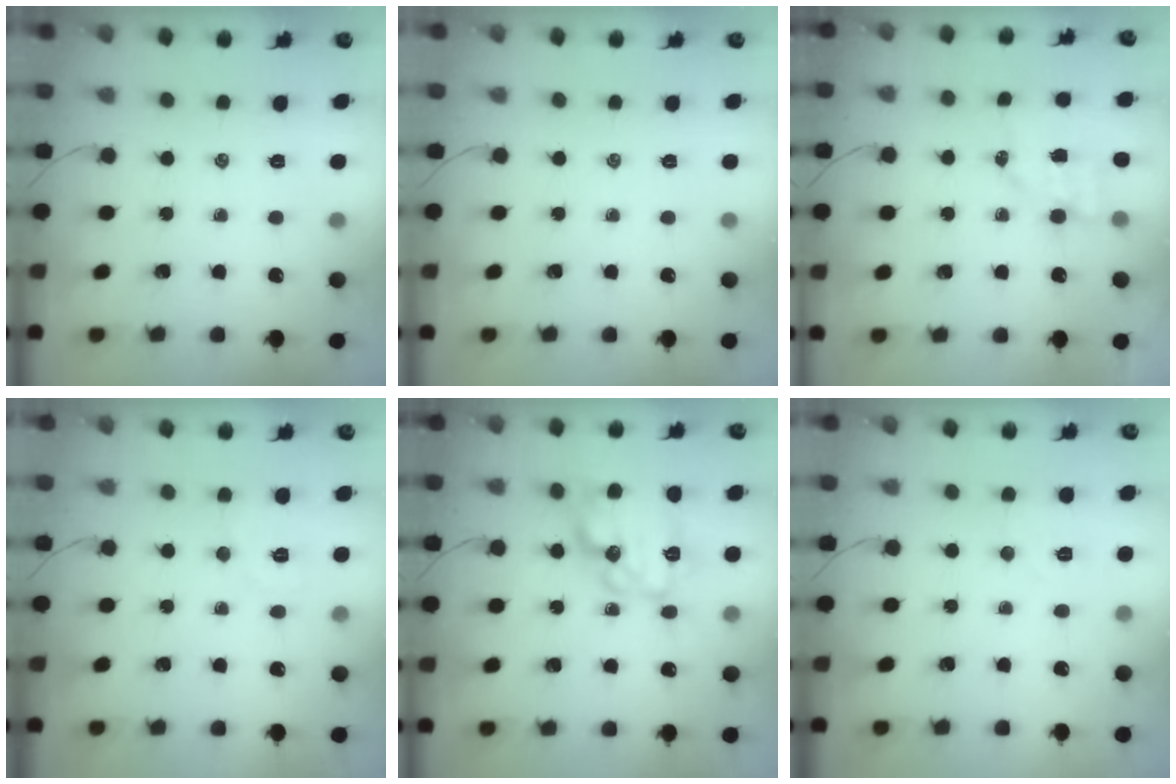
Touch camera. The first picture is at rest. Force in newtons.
{"total": 0.0}
{"total": 4.9, "press": 4.8, "slide": 0.7}
{"total": 4.4, "press": 4.3, "slide": 1.0}
{"total": 16.2, "press": 16.2, "slide": 1.1}
{"total": 3.8, "press": 3.7, "slide": 0.9}